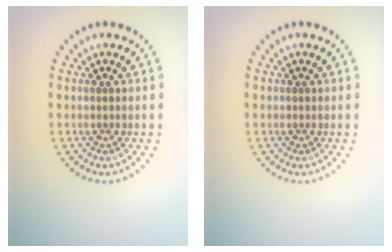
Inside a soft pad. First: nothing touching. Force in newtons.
{"total": 0.0}